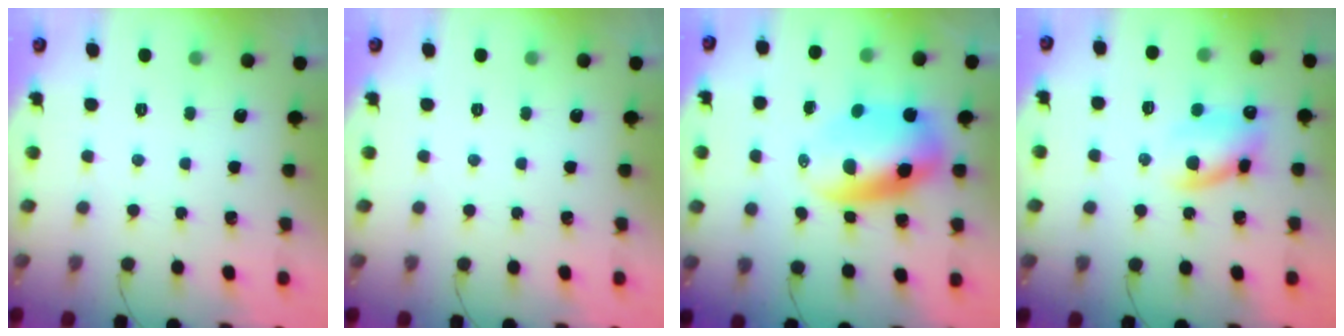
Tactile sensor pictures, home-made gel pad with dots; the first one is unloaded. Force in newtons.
{"total": 0.0}
{"total": 10.6, "press": 10.2, "slide": 3.0}
{"total": 10.2, "press": 10.0, "slide": 1.9}